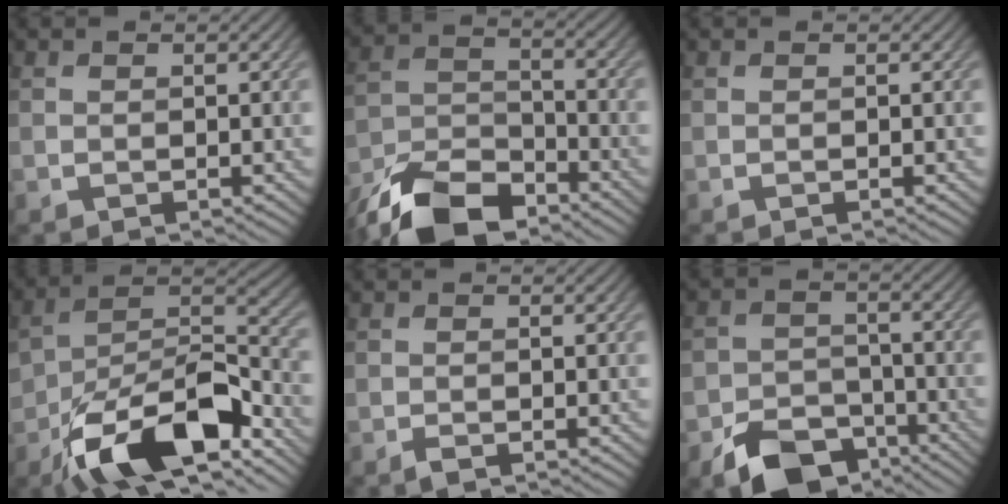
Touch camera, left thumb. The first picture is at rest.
{"total": 12.4, "force": [-9.5, 5.0, 6.3], "torque": [-0.130, -0.012, -0.183]}
{"total": 0.0}
{"total": 15.7, "force": [-9.1, 7.4, 10.4], "torque": [-0.188, -0.028, -0.169]}
{"total": 0.7, "force": [-0.5, 0.2, 0.5], "torque": [-0.010, -0.001, -0.009]}
{"total": 8.9, "force": [-6.0, 5.3, 4.0], "torque": [-0.076, -0.022, -0.107]}